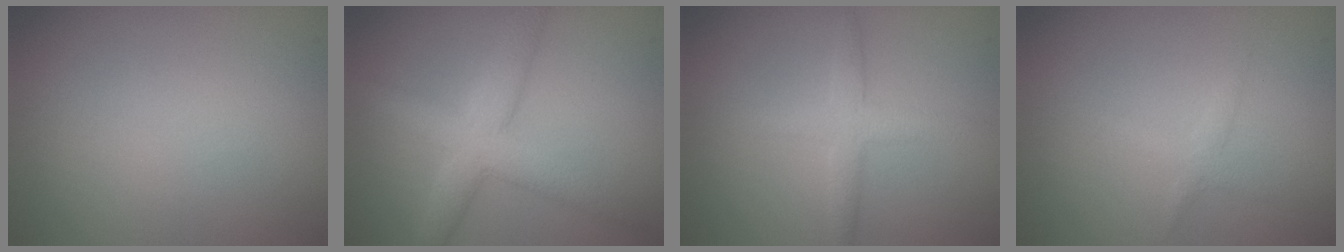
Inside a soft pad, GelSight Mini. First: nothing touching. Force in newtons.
{"total": 5.0, "press": 5.0, "slide": 0.3}
{"total": 2.7, "press": 2.7, "slide": 0.0}
{"total": 1.0, "press": 1.0, "slide": 0.0}